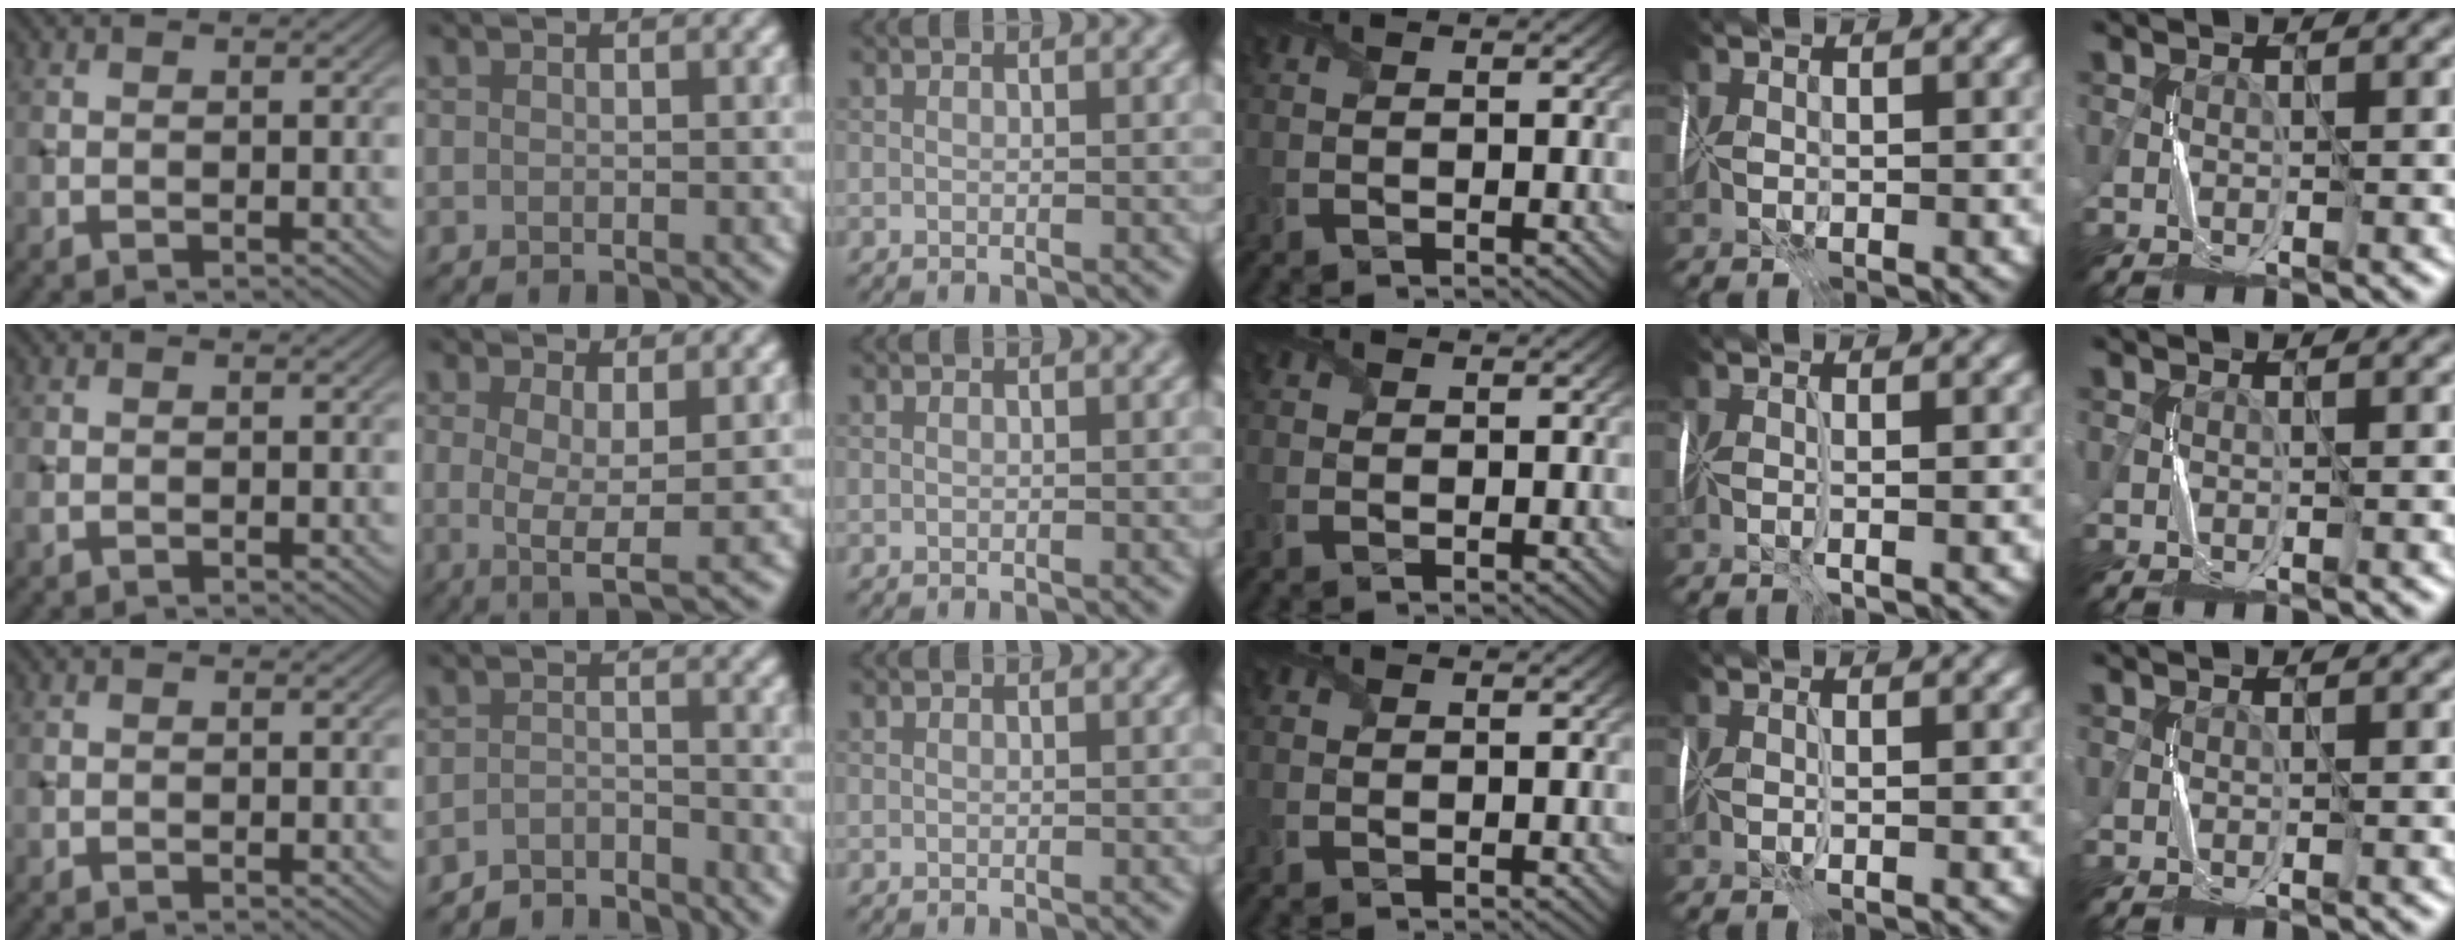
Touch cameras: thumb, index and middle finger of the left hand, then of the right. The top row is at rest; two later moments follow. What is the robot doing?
{"motion": "fold", "object": "wrapping paper"}